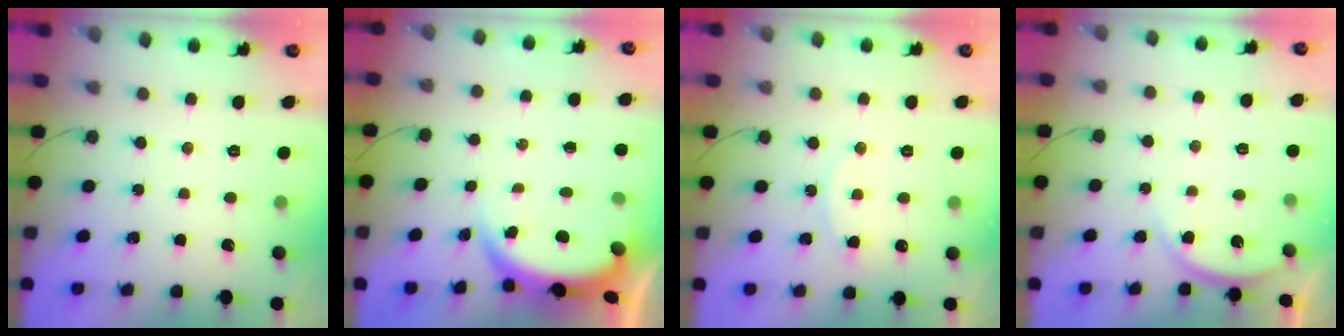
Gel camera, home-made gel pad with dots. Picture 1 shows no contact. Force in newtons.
{"total": 3.8, "press": 3.8, "slide": 0.2}
{"total": 4.9, "press": 4.9, "slide": 0.6}
{"total": 4.8, "press": 4.7, "slide": 0.6}